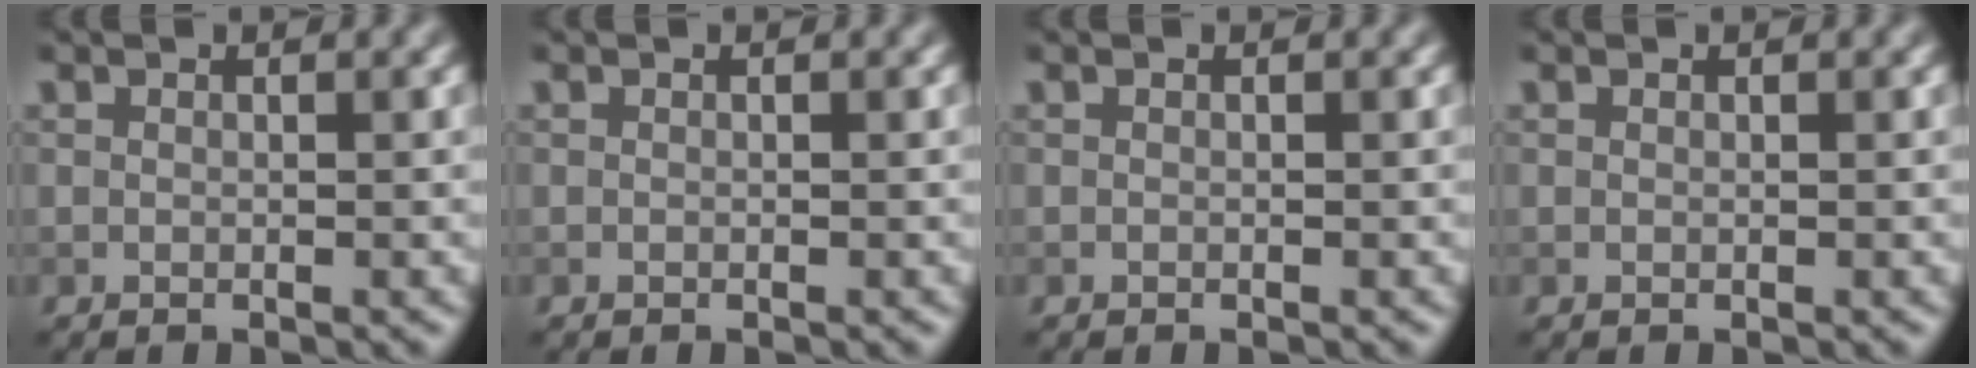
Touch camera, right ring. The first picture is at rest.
{"total": 0.0}
{"total": 0.0}
{"total": 0.0}